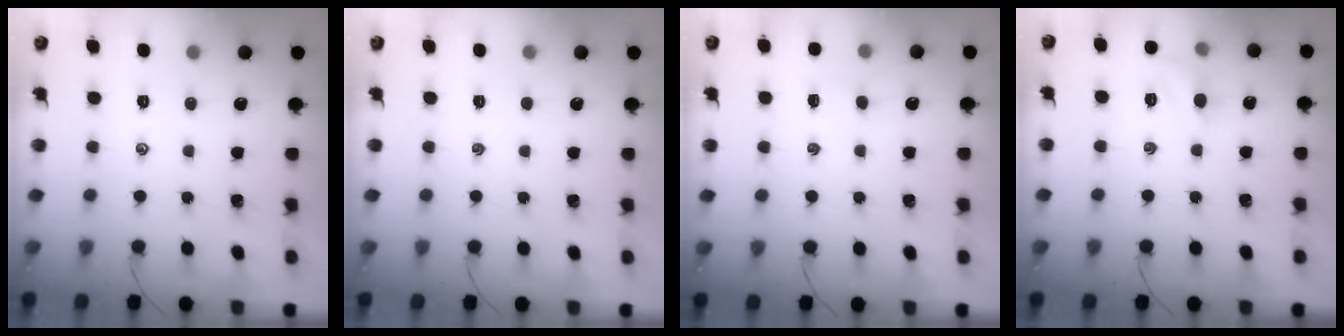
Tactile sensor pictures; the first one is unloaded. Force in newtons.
{"total": 0.0}
{"total": 2.5, "press": 2.4, "slide": 0.8}
{"total": 5.7, "press": 5.5, "slide": 1.5}